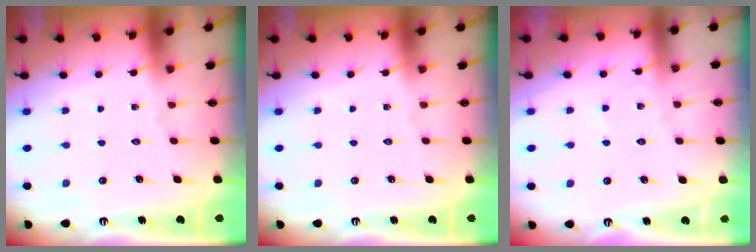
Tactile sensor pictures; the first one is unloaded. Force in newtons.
{"total": 0.0}
{"total": 4.3, "press": 4.3, "slide": 0.3}